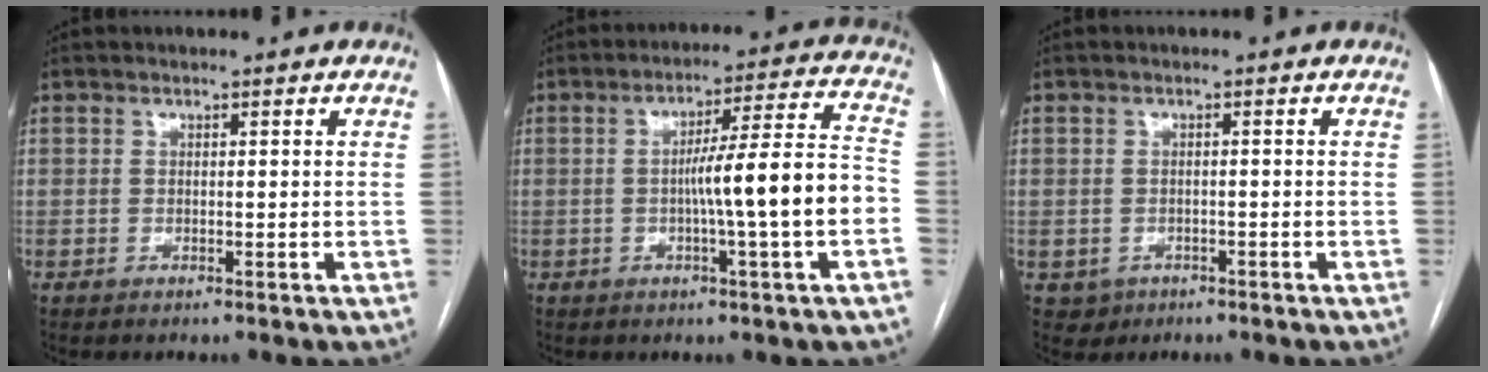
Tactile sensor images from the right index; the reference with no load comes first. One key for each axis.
{"total": 12.4, "fx": -2.4, "fy": -0.7, "fz": 12.2, "tx": -0.189, "ty": 0.015, "tz": -0.039}
{"total": 2.5, "fx": -1.1, "fy": 2.3, "fz": 0.2, "tx": 0.002, "ty": 0.008, "tz": -0.012}